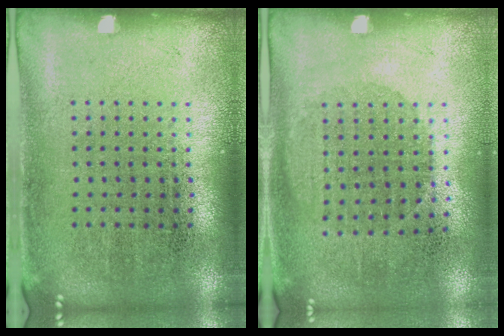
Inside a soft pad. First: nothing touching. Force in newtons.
{"total": 1.0, "press": 0.9, "slide": 0.4}